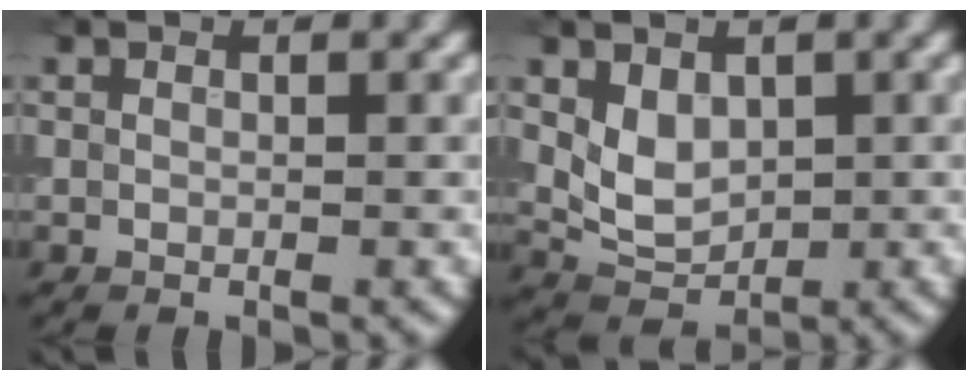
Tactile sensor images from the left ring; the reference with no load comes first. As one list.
[{"total": 3.1, "force": [0.7, 2.3, 2.0], "torque": [-0.036, -0.006, 0.019]}]